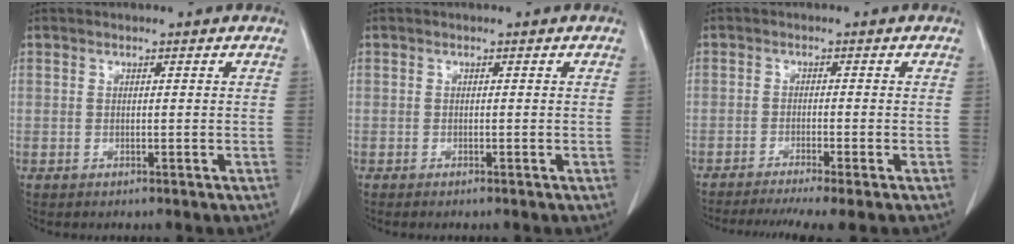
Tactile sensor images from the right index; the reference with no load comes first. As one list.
[{"total": 0.7, "force": [-0.6, 0.0, 0.3], "torque": [-0.007, -0.002, -0.007]}, {"total": 9.2, "force": [-7.5, -0.2, 5.3], "torque": [-0.066, -0.014, -0.110]}]